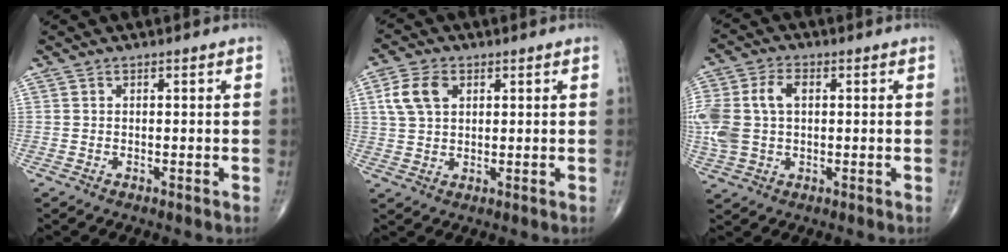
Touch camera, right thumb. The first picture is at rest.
{"total": 6.9, "force": [2.3, 4.6, 4.6], "torque": [-0.088, 0.004, 0.043]}
{"total": 12.3, "force": [1.2, 8.2, 9.1], "torque": [-0.215, 0.019, 0.026]}